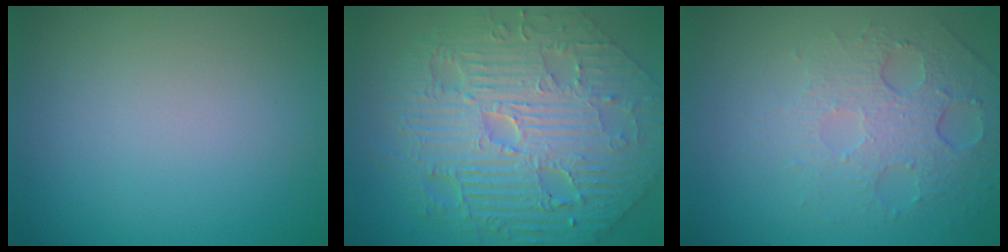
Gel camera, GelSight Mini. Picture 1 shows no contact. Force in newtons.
{"total": 11.6, "press": 7.7, "slide": 8.7}
{"total": 5.2, "press": 3.3, "slide": 3.9}